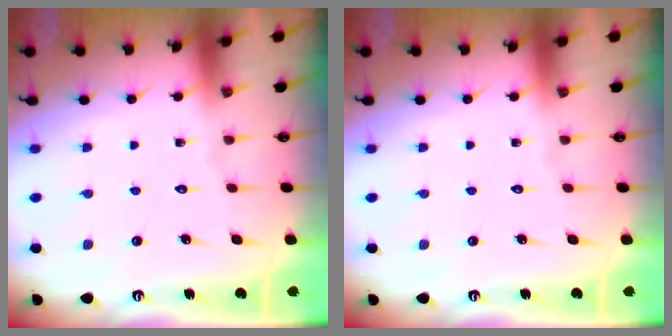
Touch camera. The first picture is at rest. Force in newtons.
{"total": 0.0}